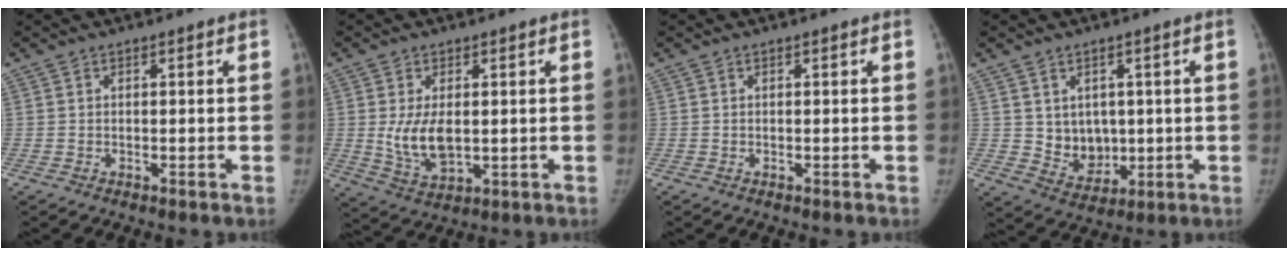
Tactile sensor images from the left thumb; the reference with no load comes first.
{"total": 7.8, "force": [0.4, 4.3, 6.5], "torque": [-0.116, -0.016, 0.019]}
{"total": 0.0}
{"total": 7.1, "force": [0.8, 5.9, 3.9], "torque": [-0.029, -0.016, 0.034]}